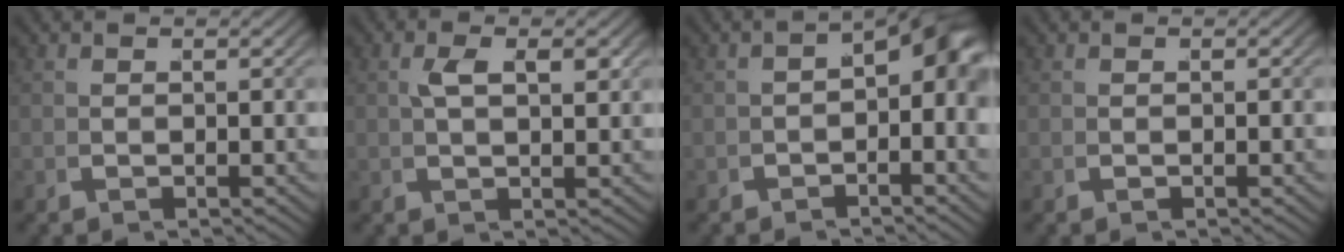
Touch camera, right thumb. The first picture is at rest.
{"total": 2.5, "force": [1.2, 0.3, 2.1], "torque": [-0.035, 0.010, 0.025]}
{"total": 5.7, "force": [-0.3, 2.7, 5.0], "torque": [-0.052, -0.001, -0.007]}
{"total": 0.0}